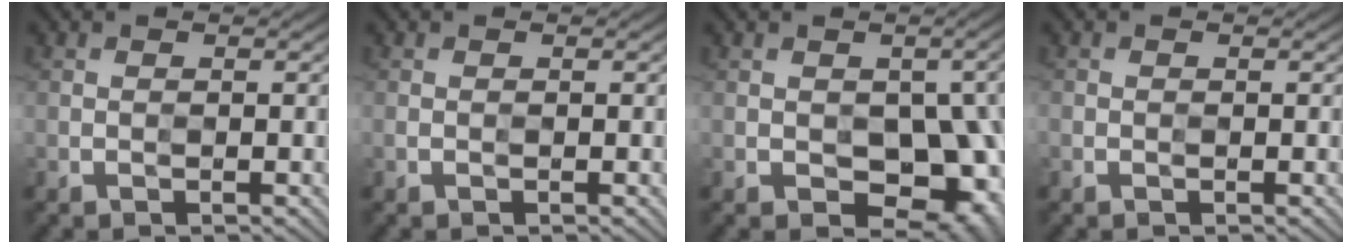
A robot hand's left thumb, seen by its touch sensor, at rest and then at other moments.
{"total": 0.5, "force": [-0.2, 0.3, 0.4], "torque": [-0.011, 0.000, -0.004]}
{"total": 11.9, "force": [-3.5, 7.9, 8.3], "torque": [-0.101, -0.011, -0.035]}
{"total": 1.1, "force": [-0.4, 0.9, 0.6], "torque": [-0.013, 0.001, -0.011]}